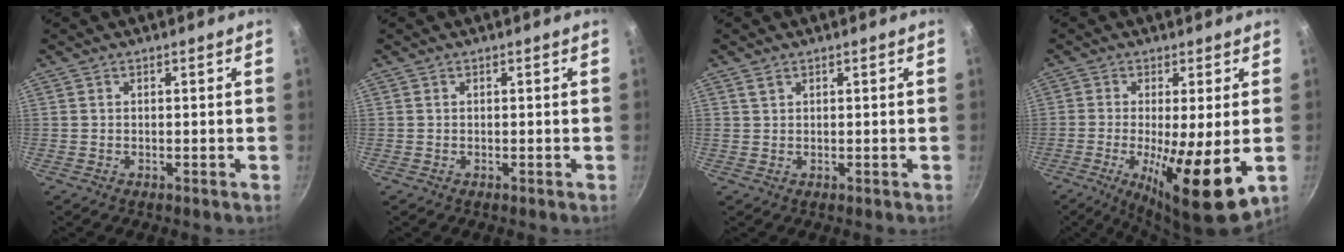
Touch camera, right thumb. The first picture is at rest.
{"total": 0.0}
{"total": 1.4, "force": [0.9, 0.8, 0.7], "torque": [-0.012, -0.001, 0.018]}
{"total": 13.5, "force": [-2.5, 2.8, 13.0], "torque": [-0.224, -0.017, -0.036]}